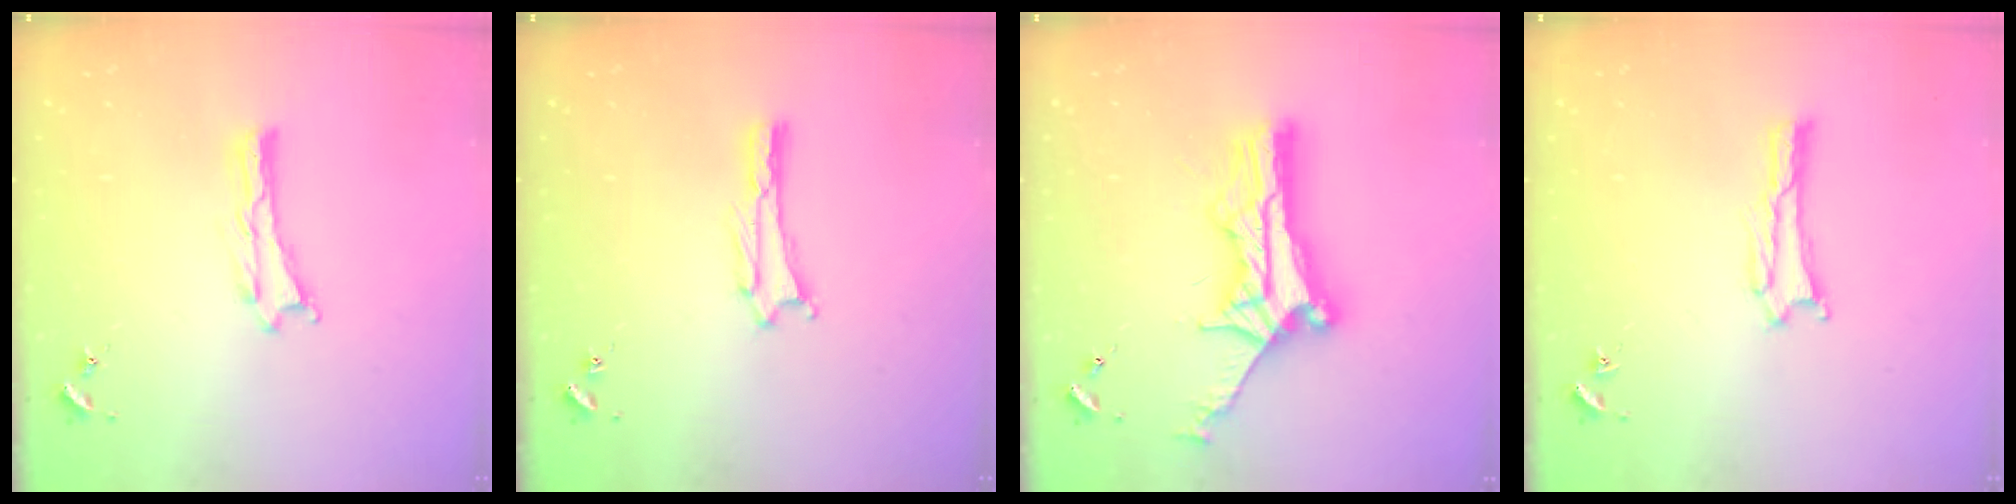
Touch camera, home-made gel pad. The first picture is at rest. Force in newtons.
{"total": 1.6, "press": 1.6, "slide": 0.2}
{"total": 12.0, "press": 12.0, "slide": 0.8}
{"total": 1.7, "press": 1.7, "slide": 0.1}